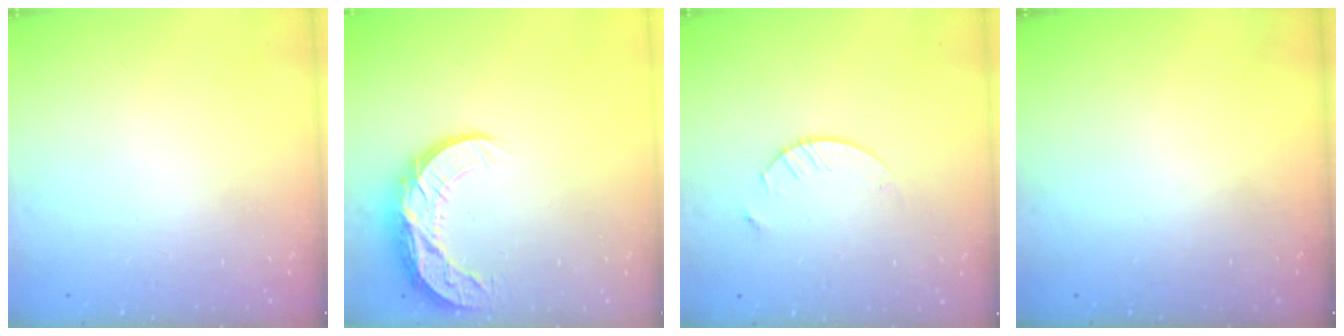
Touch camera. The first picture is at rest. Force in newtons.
{"total": 11.3, "press": 11.3, "slide": 0.7}
{"total": 4.2, "press": 4.2, "slide": 0.4}
{"total": 0.0}